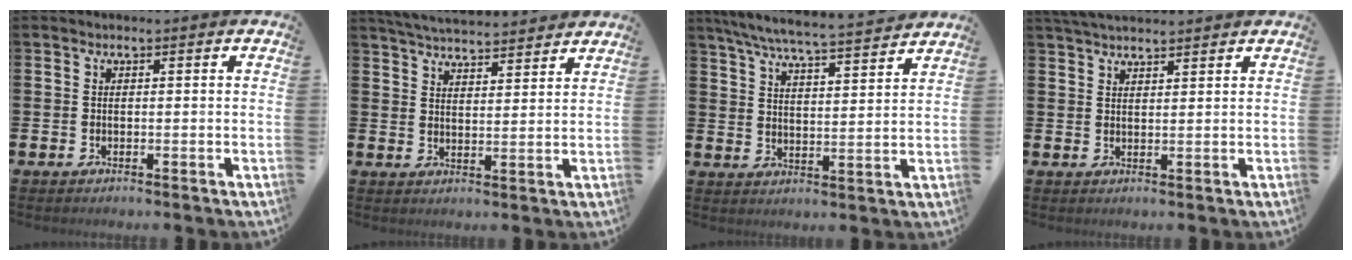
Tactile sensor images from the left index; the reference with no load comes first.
{"total": 5.2, "force": [5.1, 0.4, 0.4], "torque": [-0.020, -0.030, 0.091]}
{"total": 7.0, "force": [6.6, 0.1, 2.4], "torque": [-0.070, -0.044, 0.115]}
{"total": 3.6, "force": [3.4, 0.6, 1.0], "torque": [-0.023, -0.010, 0.063]}